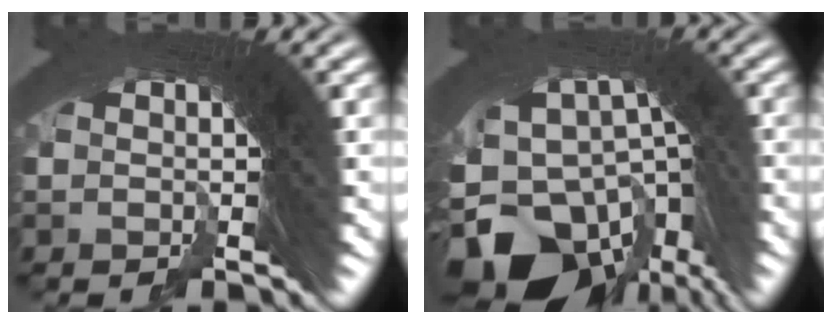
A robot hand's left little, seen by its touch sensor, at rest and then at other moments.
{"total": 17.2, "force": [-6.2, 11.0, 11.7], "torque": [-0.250, -0.070, -0.066]}